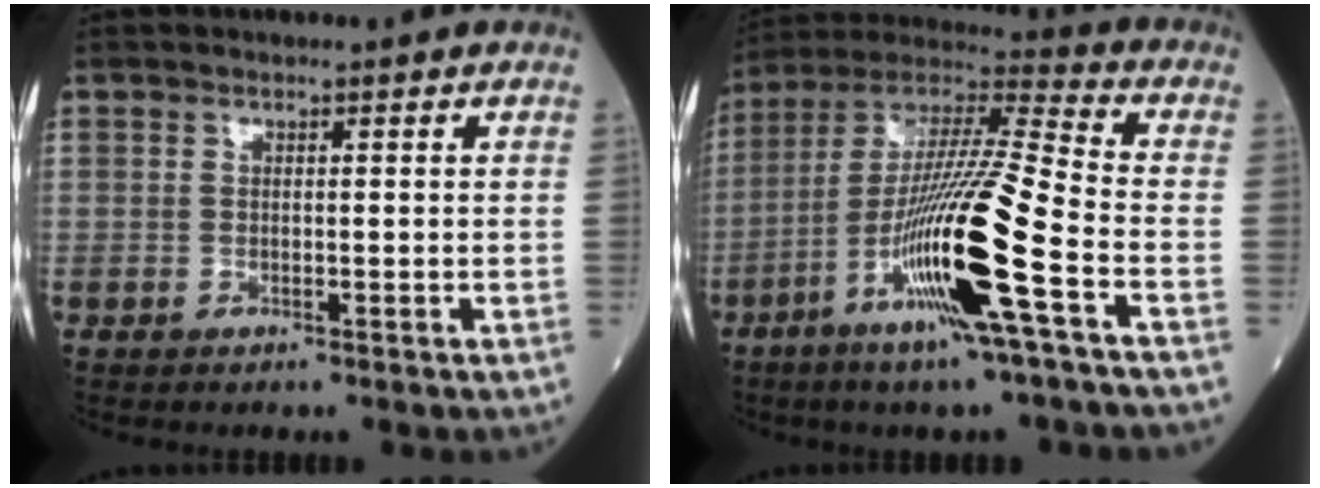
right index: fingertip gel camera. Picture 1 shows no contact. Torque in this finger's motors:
{"motor_torque": [0.78, -0.41, 1.05, 0.21]}